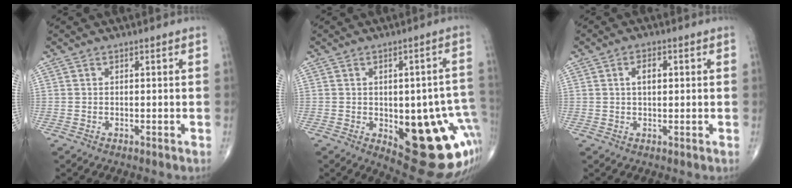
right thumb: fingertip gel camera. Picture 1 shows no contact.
{"total": 20.9, "force": [-5.0, 8.2, 18.5], "torque": [-0.176, 0.014, -0.033]}
{"total": 3.4, "force": [0.8, 1.9, 2.8], "torque": [-0.045, 0.004, 0.012]}